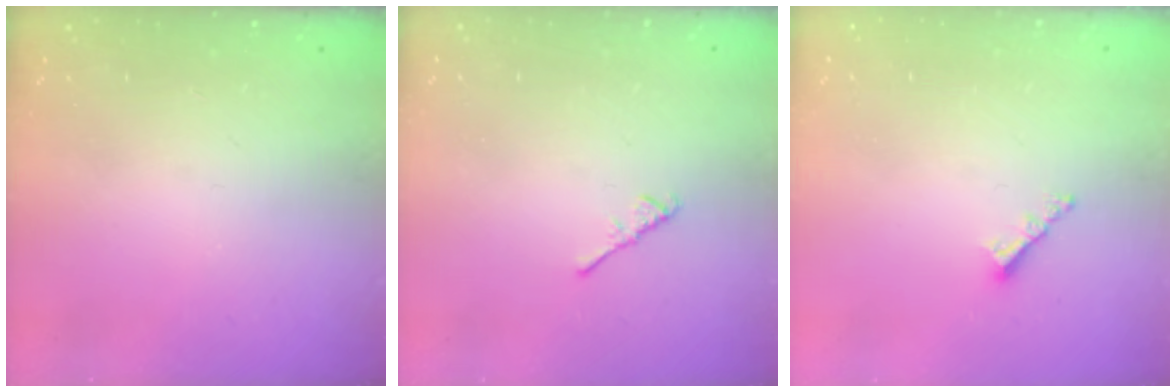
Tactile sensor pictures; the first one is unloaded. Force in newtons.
{"total": 2.6, "press": 2.6, "slide": 0.6}
{"total": 2.9, "press": 2.9, "slide": 0.5}